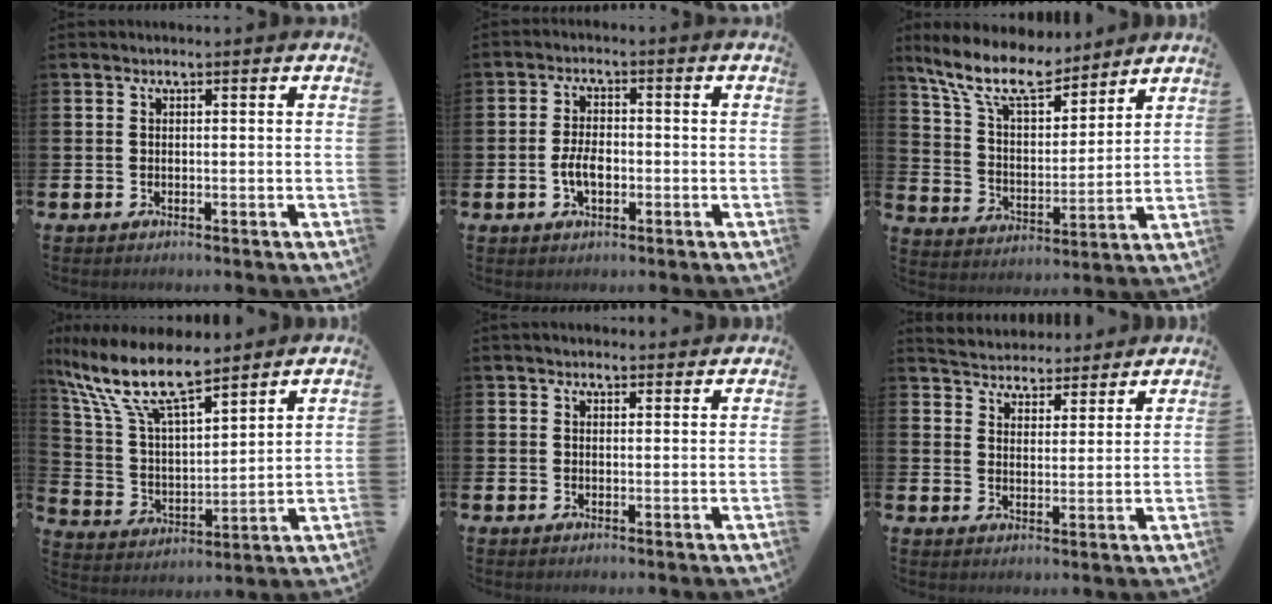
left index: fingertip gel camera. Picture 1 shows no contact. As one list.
[{"total": 3.6, "force": [-0.8, 2.0, 2.9], "torque": [-0.052, -0.002, -0.020]}, {"total": 10.8, "force": [9.1, 3.3, 4.7], "torque": [-0.125, -0.046, 0.164]}, {"total": 12.2, "force": [10.1, 2.7, 6.4], "torque": [-0.167, -0.046, 0.179]}, {"total": 1.7, "force": [1.5, 0.6, 0.2], "torque": [0.003, -0.003, 0.027]}, {"total": 4.7, "force": [4.6, 0.8, -0.4], "torque": [-0.019, -0.029, 0.083]}]